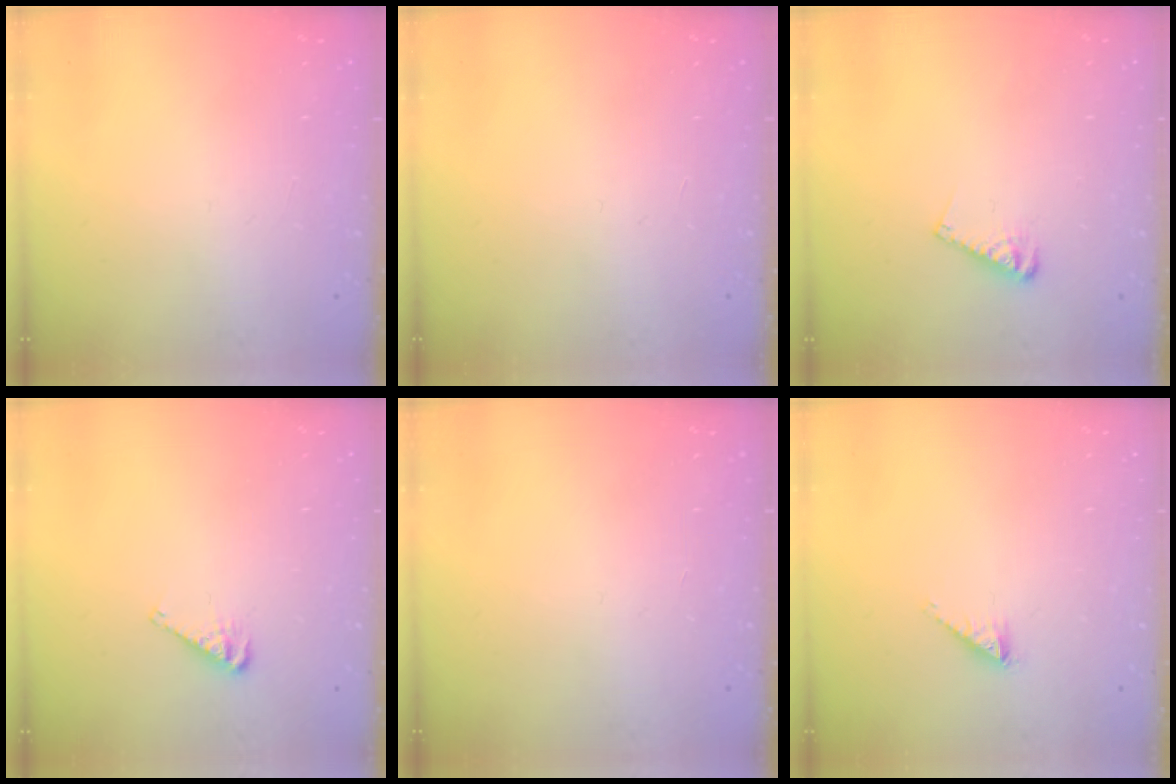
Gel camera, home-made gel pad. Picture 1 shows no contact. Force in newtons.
{"total": 0.0}
{"total": 4.8, "press": 4.8, "slide": 0.4}
{"total": 5.1, "press": 5.0, "slide": 0.4}
{"total": 0.0}
{"total": 0.5, "press": 0.5, "slide": 0.1}